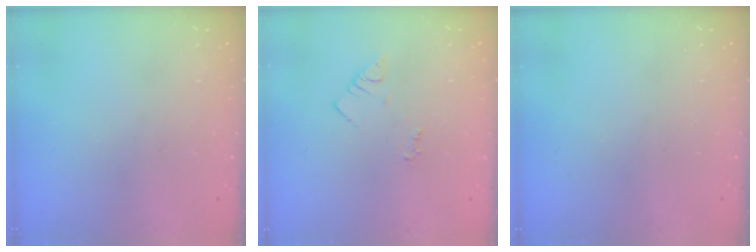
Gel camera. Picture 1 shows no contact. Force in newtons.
{"total": 4.2, "press": 4.1, "slide": 0.6}
{"total": 0.0}